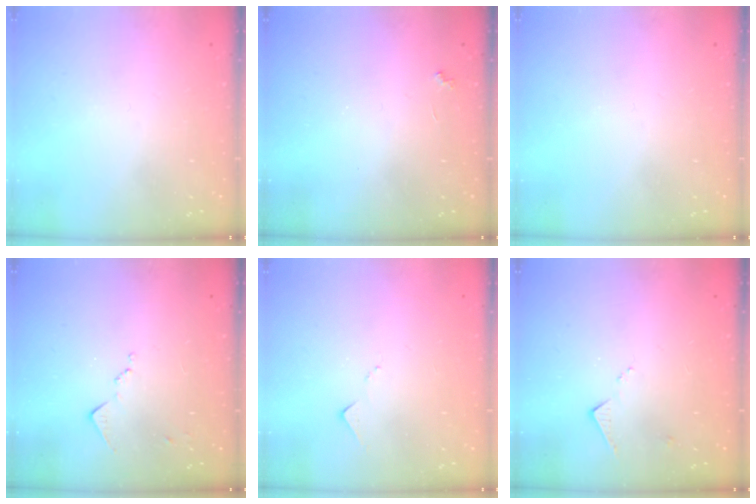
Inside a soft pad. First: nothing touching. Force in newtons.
{"total": 2.3, "press": 2.3, "slide": 0.4}
{"total": 0.0}
{"total": 8.1, "press": 8.1, "slide": 0.9}
{"total": 6.6, "press": 6.6, "slide": 0.2}
{"total": 6.0, "press": 6.0, "slide": 0.6}